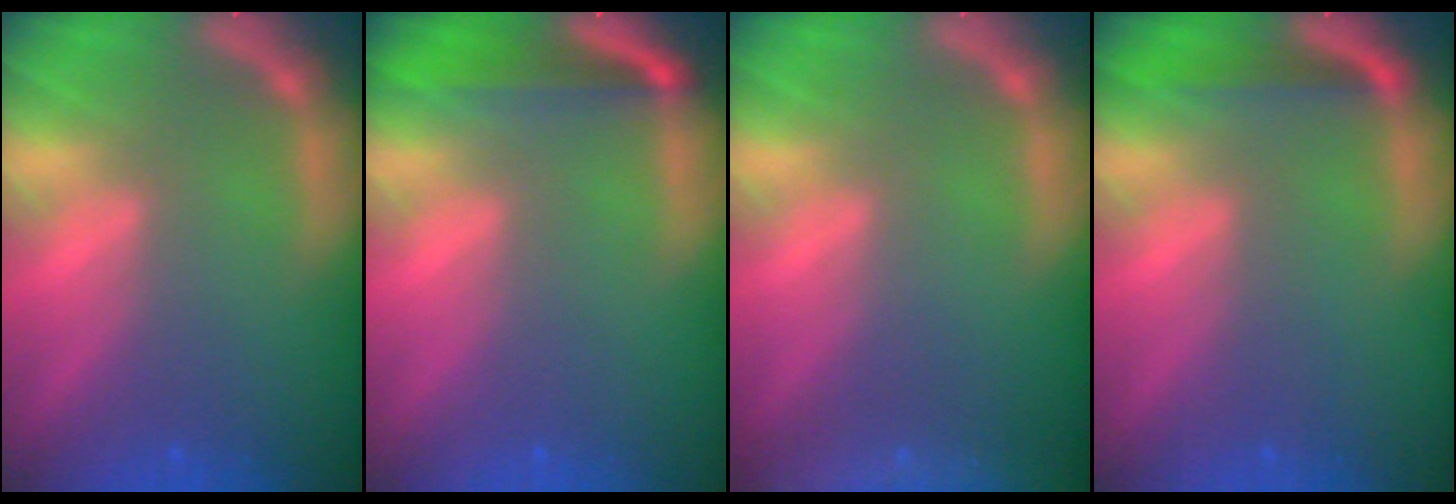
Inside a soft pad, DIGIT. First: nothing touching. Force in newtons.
{"total": 4.0}
{"total": 10.0}
{"total": 2.5}